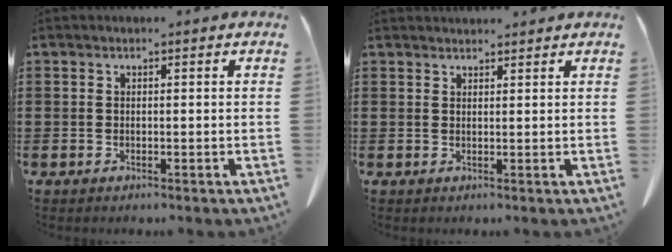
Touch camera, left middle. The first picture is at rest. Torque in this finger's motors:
{"motor_torque": [0.46, 0.29, 0.06, 0.04]}